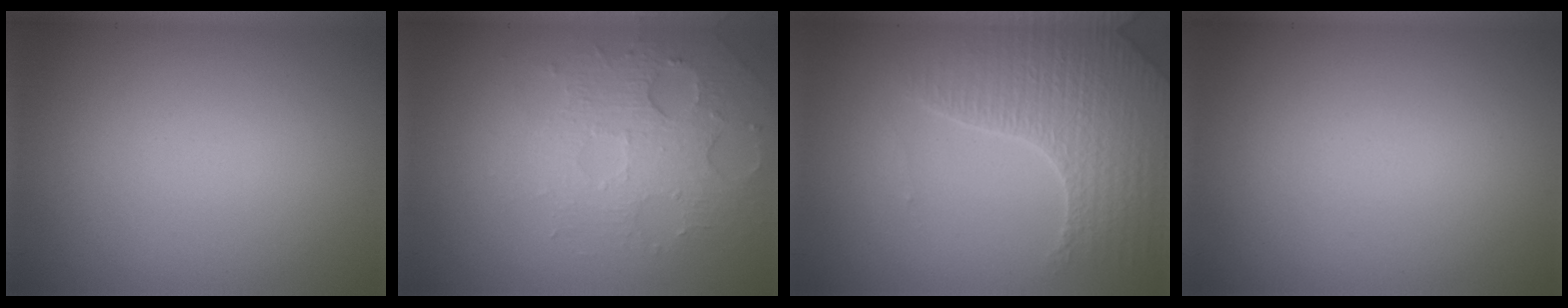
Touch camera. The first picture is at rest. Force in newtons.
{"total": 3.6, "press": 3.3, "slide": 1.5}
{"total": 3.9, "press": 3.9, "slide": 0.6}
{"total": 0.0}